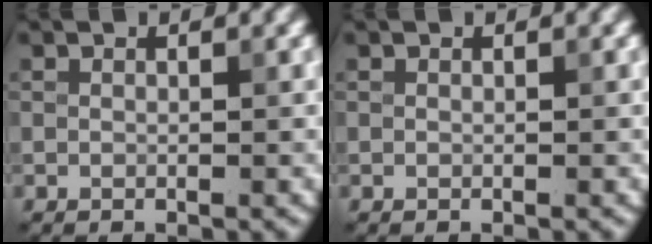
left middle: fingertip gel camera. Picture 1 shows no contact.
{"total": 0.0}